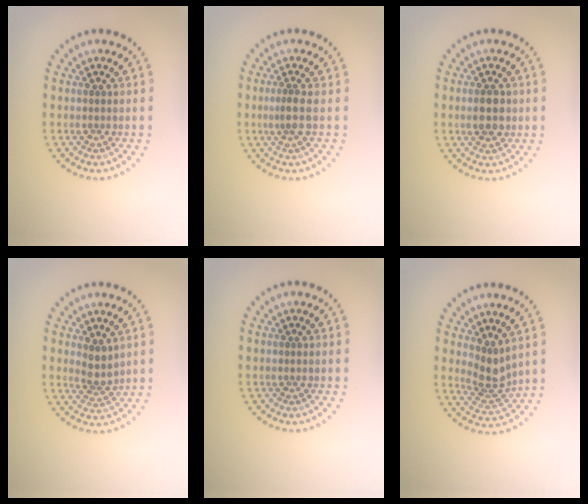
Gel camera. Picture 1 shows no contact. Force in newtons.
{"total": 1.8, "press": 1.3, "slide": 1.2}
{"total": 2.8, "press": 2.8, "slide": 0.2}
{"total": 2.0, "press": 1.6, "slide": 1.2}
{"total": 0.0}
{"total": 2.8, "press": 2.1, "slide": 1.8}